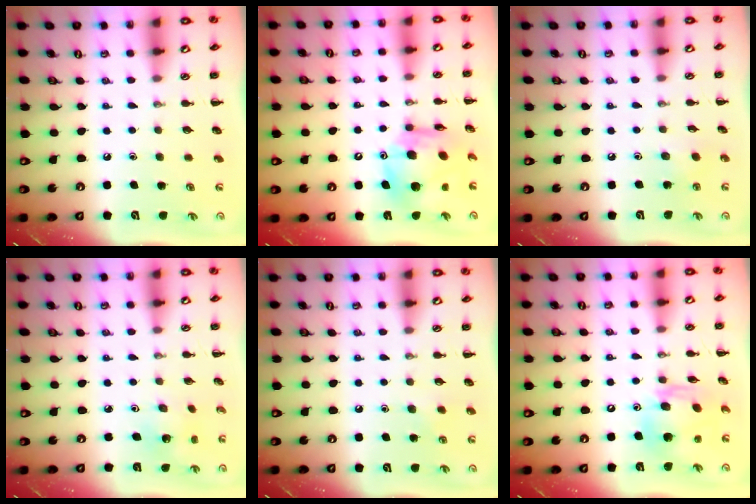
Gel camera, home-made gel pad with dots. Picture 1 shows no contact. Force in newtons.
{"total": 11.6, "press": 11.1, "slide": 3.3}
{"total": 2.3, "press": 2.2, "slide": 0.8}
{"total": 2.6, "press": 2.4, "slide": 0.9}
{"total": 3.9, "press": 3.7, "slide": 1.1}
{"total": 13.9, "press": 13.2, "slide": 4.2}